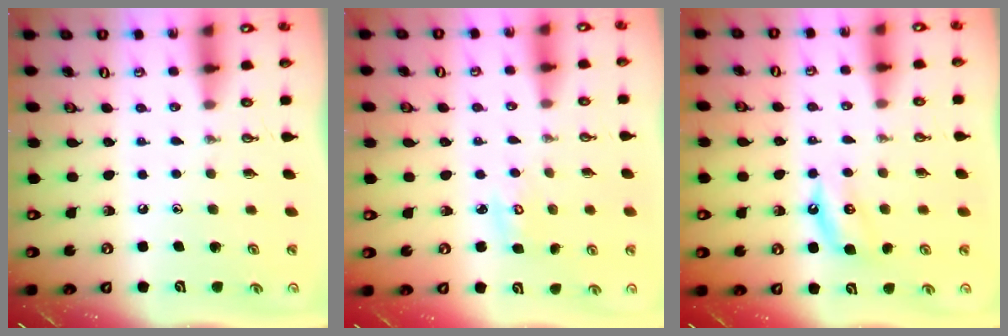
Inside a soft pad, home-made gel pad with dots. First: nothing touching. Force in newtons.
{"total": 2.9, "press": 2.9, "slide": 0.1}
{"total": 5.0, "press": 4.9, "slide": 1.0}